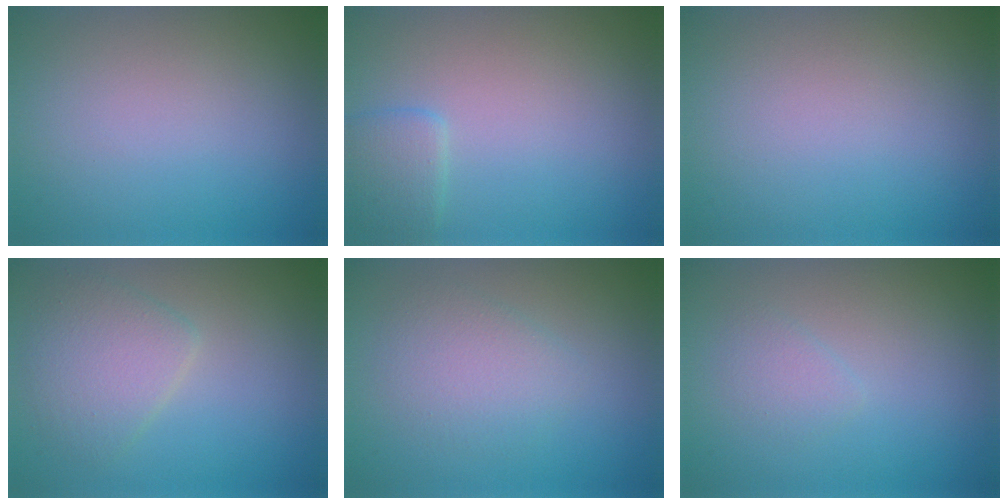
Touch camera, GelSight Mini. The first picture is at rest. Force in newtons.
{"total": 1.8, "press": 1.8, "slide": 0.1}
{"total": 0.0}
{"total": 3.6, "press": 3.6, "slide": 0.2}
{"total": 3.0, "press": 3.0, "slide": 0.1}
{"total": 1.3, "press": 1.3, "slide": 0.1}